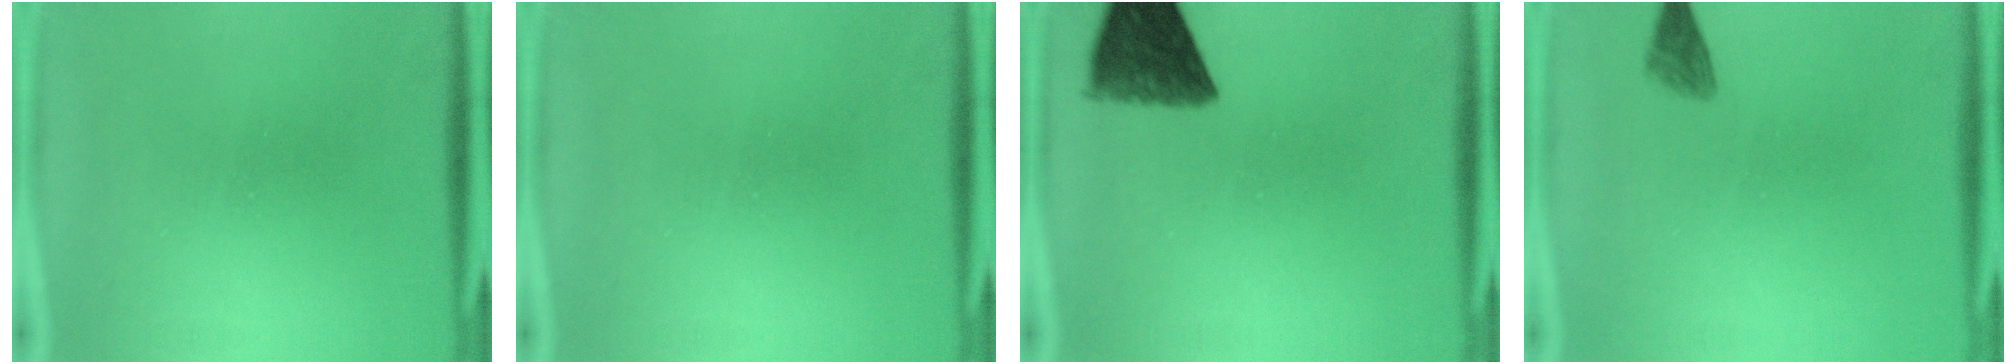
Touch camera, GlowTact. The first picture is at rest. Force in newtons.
{"total": 0.0}
{"total": 9.3}
{"total": 1.9}